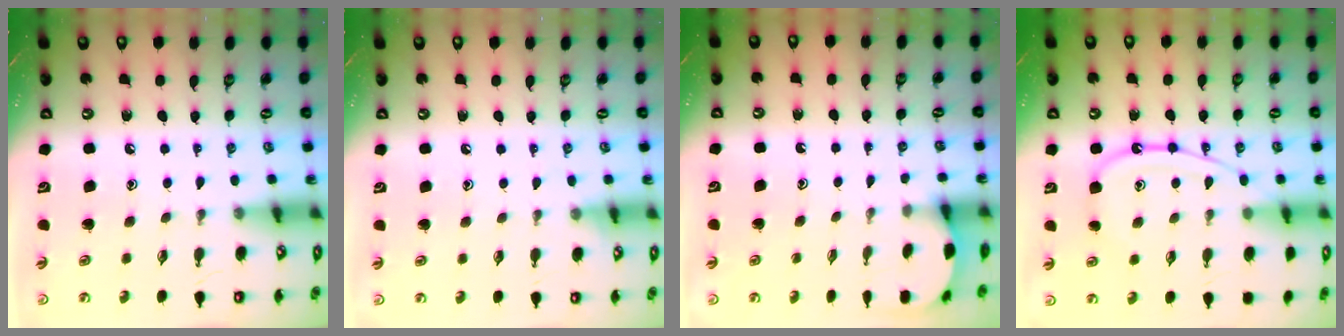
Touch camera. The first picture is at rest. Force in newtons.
{"total": 3.0, "press": 2.9, "slide": 0.4}
{"total": 2.6, "press": 2.6, "slide": 0.3}
{"total": 11.9, "press": 11.8, "slide": 1.1}